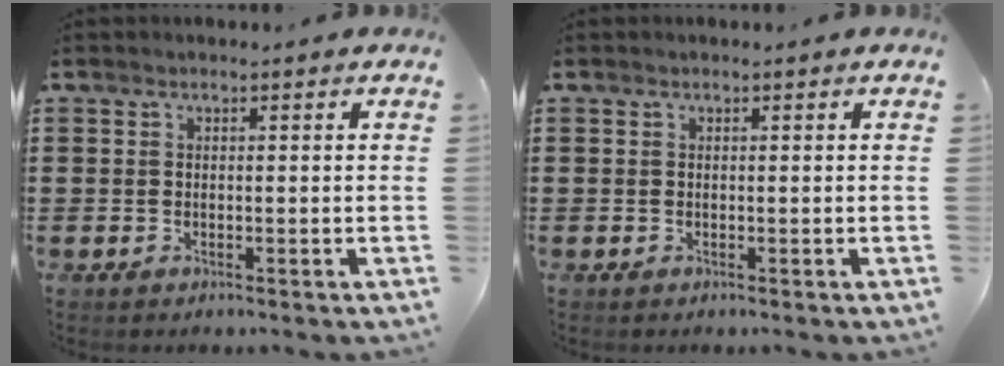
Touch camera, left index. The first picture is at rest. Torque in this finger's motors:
{"motor_torque": [0.00, 0.00, 0.00, 0.00]}